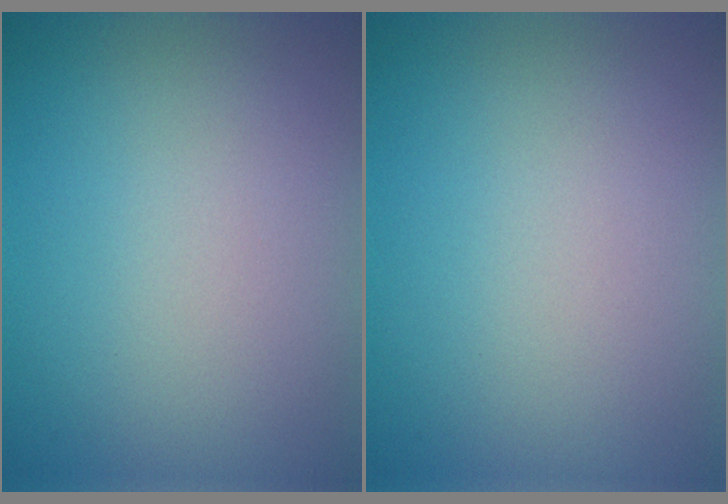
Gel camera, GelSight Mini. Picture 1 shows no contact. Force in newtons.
{"total": 0.0}